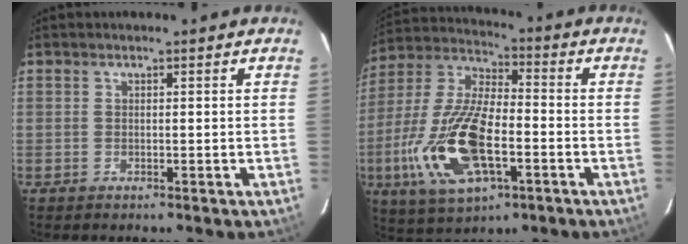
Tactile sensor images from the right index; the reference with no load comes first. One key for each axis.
{"total": 19.6, "fx": -6.0, "fy": 8.4, "fz": 16.7, "tx": -0.366, "ty": -0.015, "tz": -0.110}